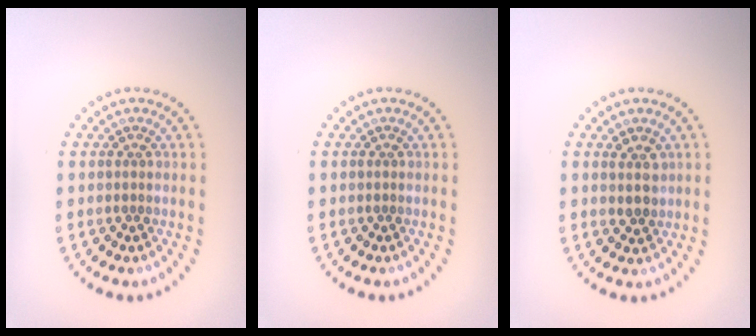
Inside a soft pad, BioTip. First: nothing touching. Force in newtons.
{"total": 0.0}
{"total": 1.9, "press": 1.8, "slide": 0.7}